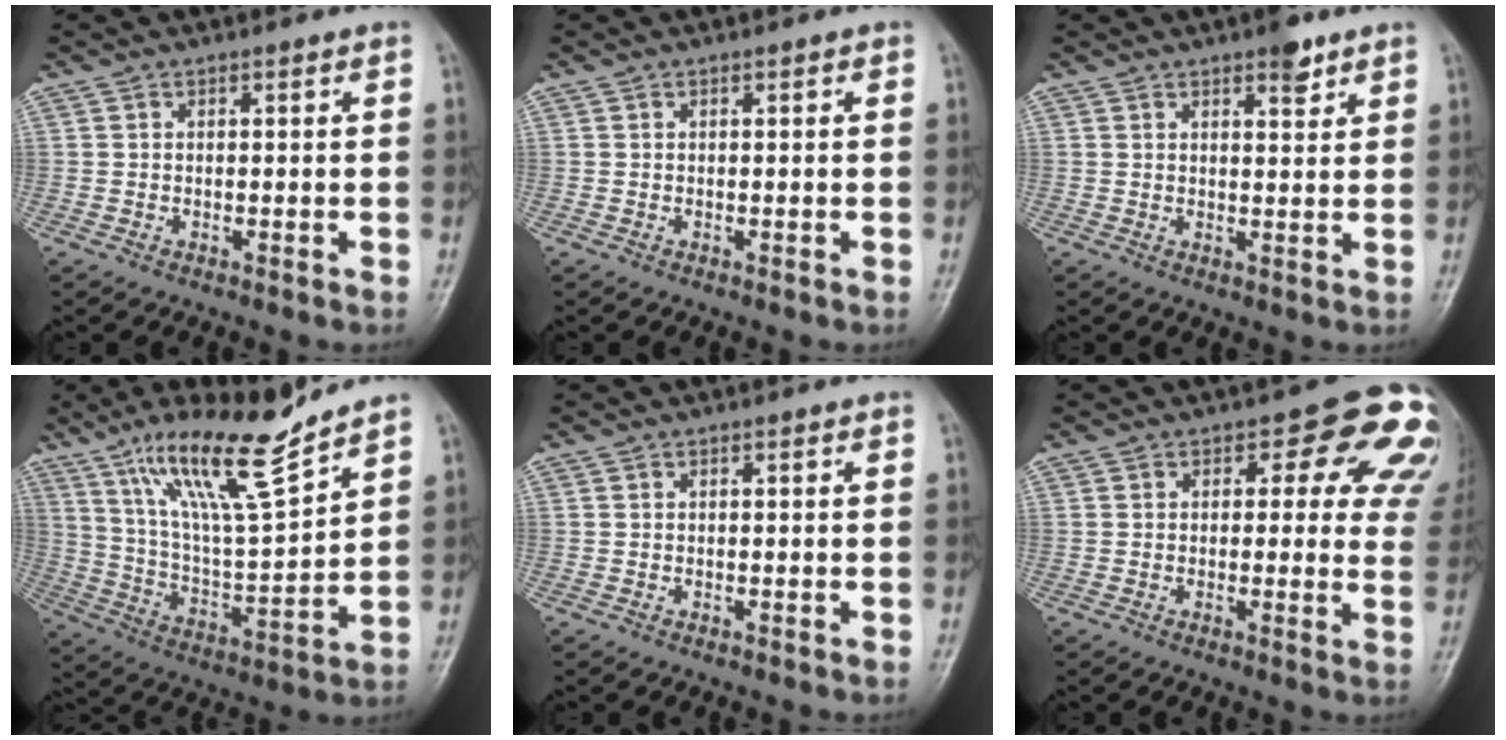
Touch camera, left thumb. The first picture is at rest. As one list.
[{"total": 0.0}, {"total": 3.9, "force": [2.7, 1.4, 2.5], "torque": [-0.022, -0.014, 0.036]}, {"total": 16.8, "force": [12.2, 2.2, 11.3], "torque": [-0.188, -0.071, 0.228]}, {"total": 0.0}, {"total": 13.2, "force": [5.5, 7.1, 9.6], "torque": [-0.049, -0.018, 0.043]}]